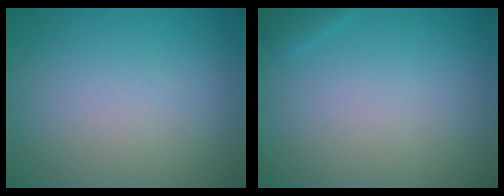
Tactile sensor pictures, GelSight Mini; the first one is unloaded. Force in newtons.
{"total": 0.9, "press": 0.9, "slide": 0.1}